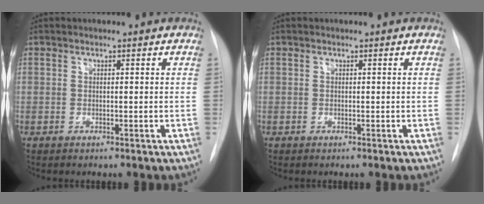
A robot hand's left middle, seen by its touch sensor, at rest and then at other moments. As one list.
[{"total": 0.0}]